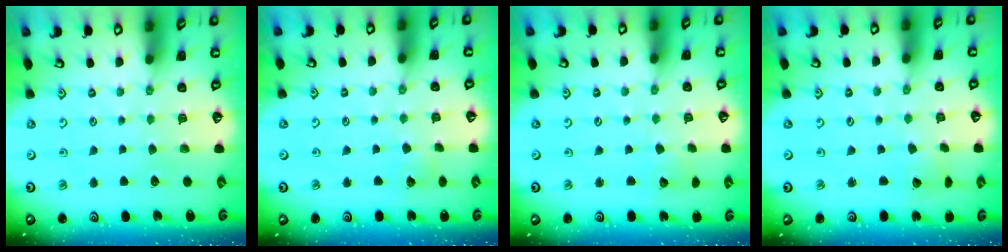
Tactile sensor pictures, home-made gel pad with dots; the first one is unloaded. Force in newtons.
{"total": 3.1, "press": 3.1, "slide": 0.3}
{"total": 3.8, "press": 3.8, "slide": 0.4}
{"total": 2.3, "press": 2.3, "slide": 0.3}